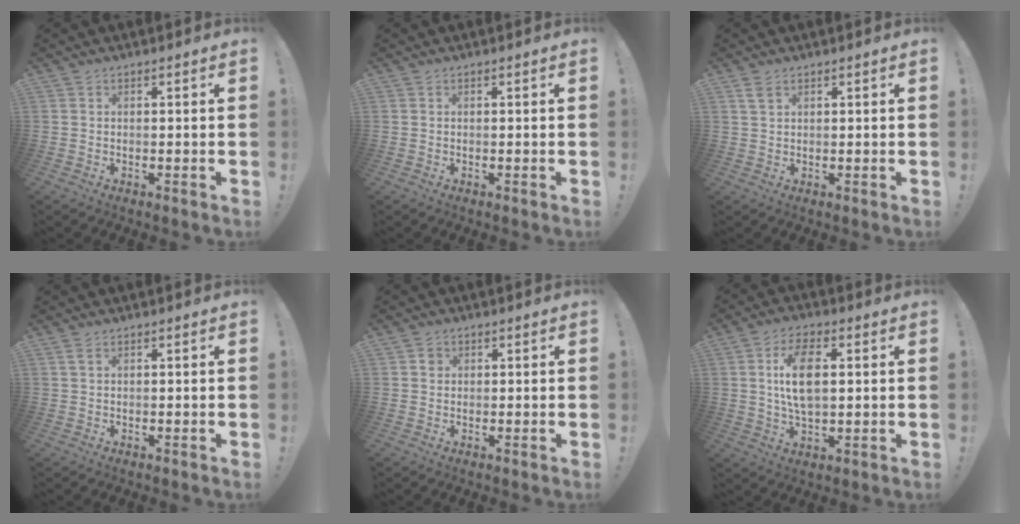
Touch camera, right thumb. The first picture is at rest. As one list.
[{"total": 0.0}, {"total": 2.6, "force": [1.5, 1.2, 1.7], "torque": [-0.024, -0.005, 0.026]}, {"total": 1.4, "force": [0.6, 0.6, 1.1], "torque": [-0.021, 0.001, 0.011]}, {"total": 2.0, "force": [0.5, 1.9, 0.6], "torque": [0.001, -0.001, 0.007]}, {"total": 11.5, "force": [2.1, 5.8, 9.7], "torque": [-0.168, -0.005, 0.032]}]